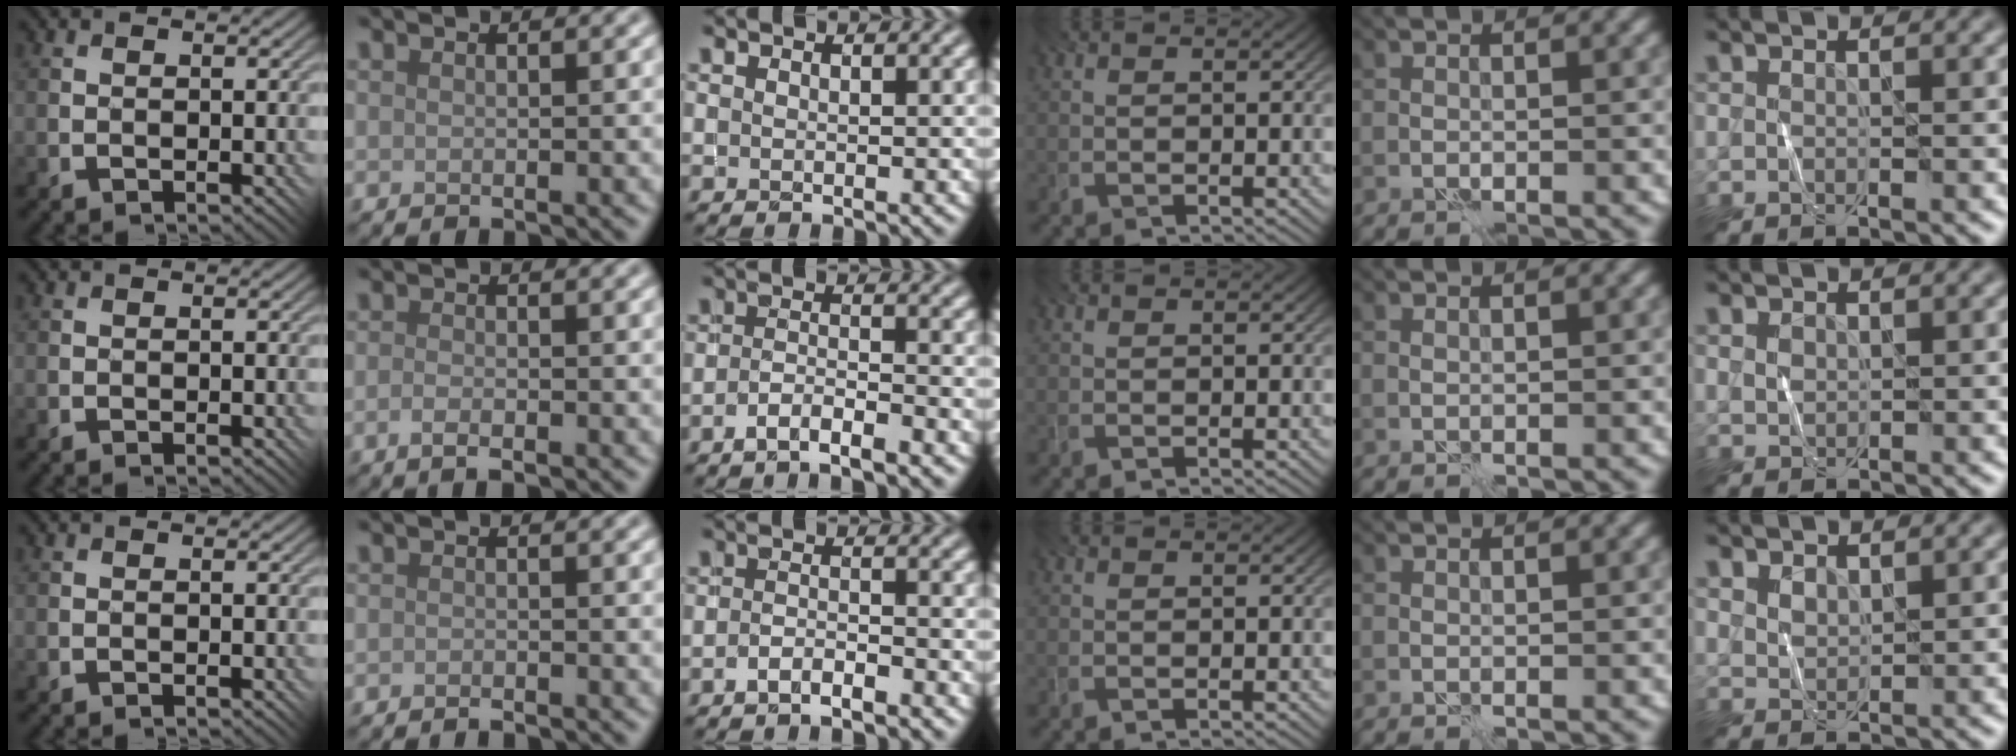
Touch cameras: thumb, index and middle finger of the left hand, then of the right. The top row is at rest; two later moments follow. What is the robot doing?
{"motion": "fold", "object": "shorts"}